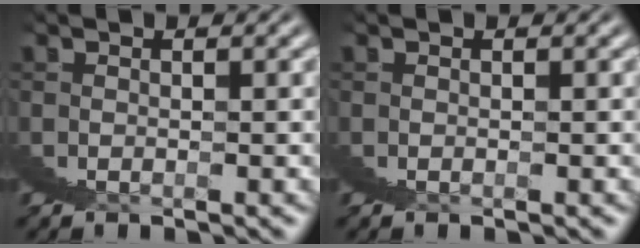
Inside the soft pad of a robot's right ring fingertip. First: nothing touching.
{"total": 0.0}